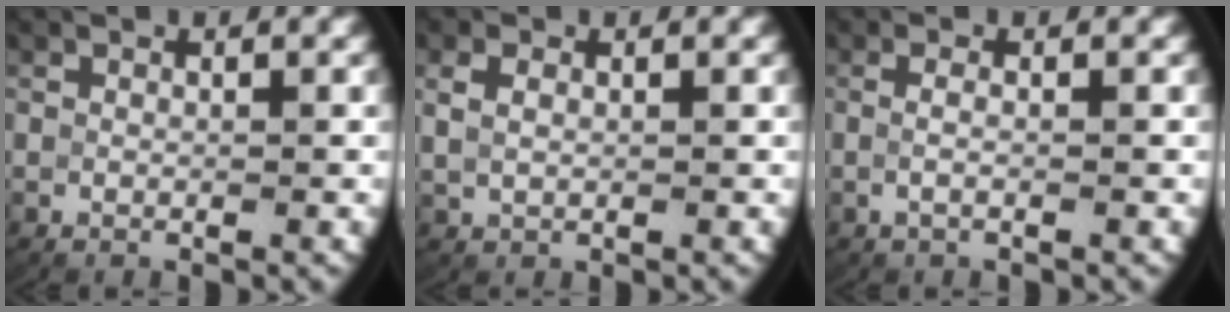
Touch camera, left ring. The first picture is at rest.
{"total": 1.8, "force": [0.7, 1.3, 1.1], "torque": [-0.028, -0.001, 0.018]}
{"total": 1.3, "force": [-0.4, 0.1, 1.2], "torque": [-0.034, -0.005, -0.006]}